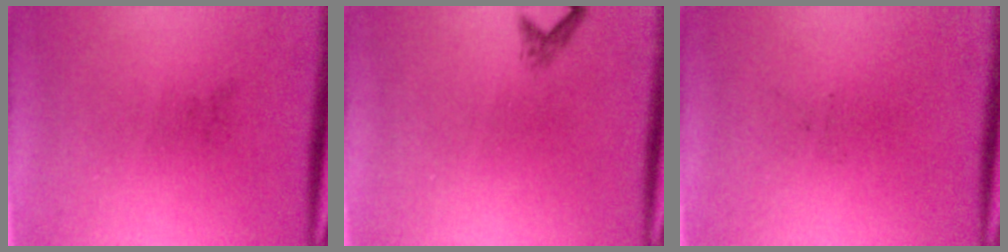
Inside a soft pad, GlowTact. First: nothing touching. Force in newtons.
{"total": 1.0}
{"total": 0.0}